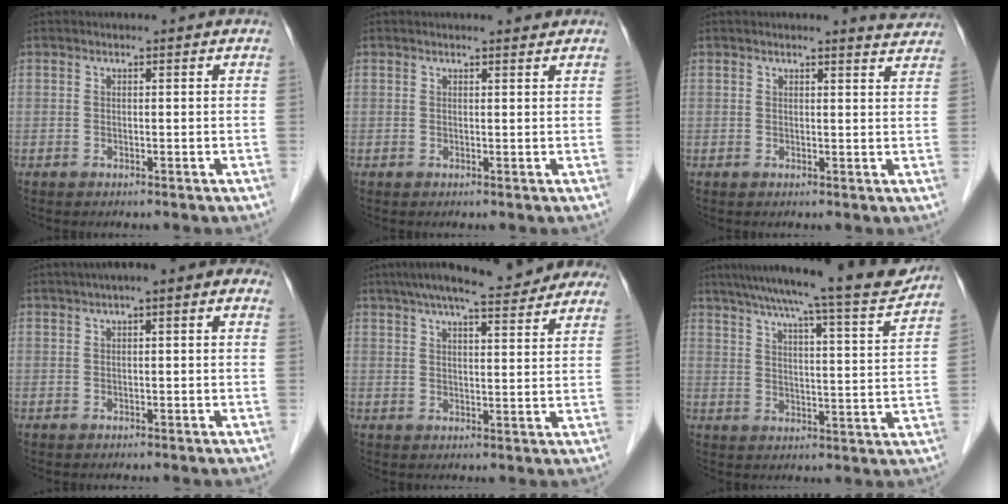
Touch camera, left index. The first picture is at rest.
{"total": 1.6, "force": [1.5, 0.2, 0.5], "torque": [-0.011, 0.001, 0.020]}
{"total": 3.1, "force": [3.1, 0.0, 0.3], "torque": [-0.006, -0.017, 0.020]}
{"total": 6.2, "force": [2.3, 1.6, 5.5], "torque": [-0.074, 0.034, 0.025]}
{"total": 15.3, "force": [12.6, 2.7, 8.3], "torque": [-0.129, 0.037, 0.167]}
{"total": 17.6, "force": [15.6, -0.5, 8.1], "torque": [-0.124, -0.020, 0.210]}